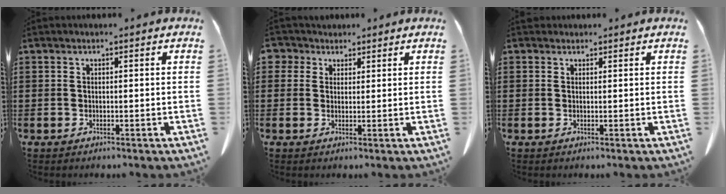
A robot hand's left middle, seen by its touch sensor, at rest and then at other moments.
{"total": 3.3, "force": [2.1, 2.4, 0.6], "torque": [-0.017, 0.010, 0.039]}
{"total": 0.8, "force": [0.7, 0.5, 0.1], "torque": [-0.003, 0.003, 0.013]}